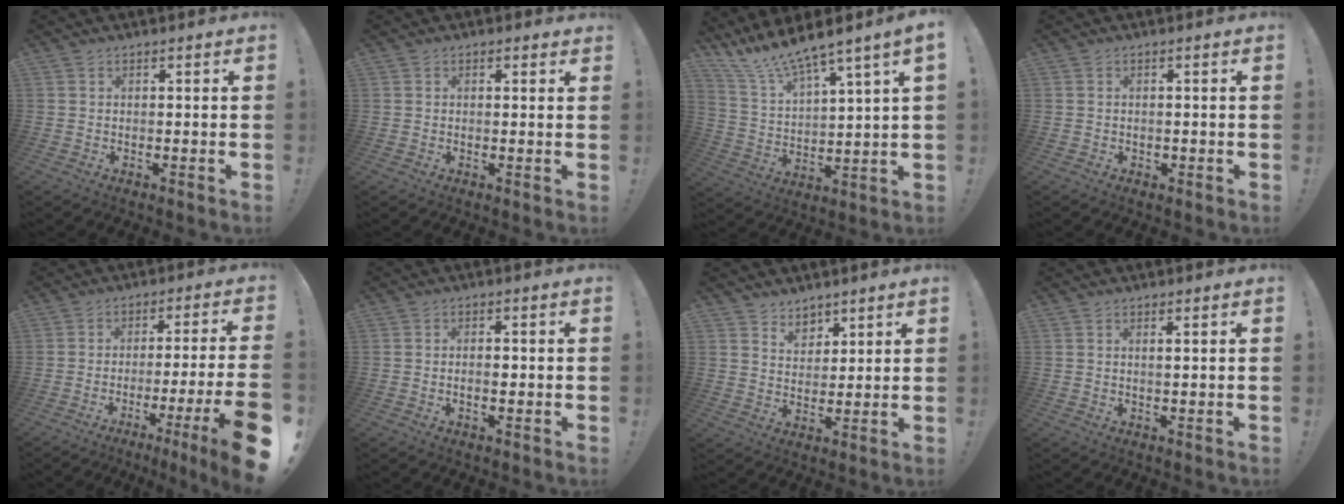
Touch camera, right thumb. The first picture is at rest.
{"total": 1.1, "force": [0.5, 0.9, 0.2], "torque": [0.010, -0.004, 0.007]}
{"total": 10.2, "force": [9.2, 0.6, 4.5], "torque": [-0.105, -0.076, 0.159]}
{"total": 0.6, "force": [0.1, 0.6, 0.1], "torque": [-0.007, 0.005, 0.002]}
{"total": 11.5, "force": [-5.4, -0.4, 10.2], "torque": [-0.148, 0.021, -0.081]}
{"total": 2.1, "force": [-0.9, 0.9, 1.7], "torque": [-0.021, 0.002, -0.018]}
{"total": 6.5, "force": [4.7, 4.5, 0.1], "torque": [0.008, -0.042, 0.090]}
{"total": 1.4, "force": [0.8, -0.5, 1.0], "torque": [-0.006, -0.009, 0.009]}